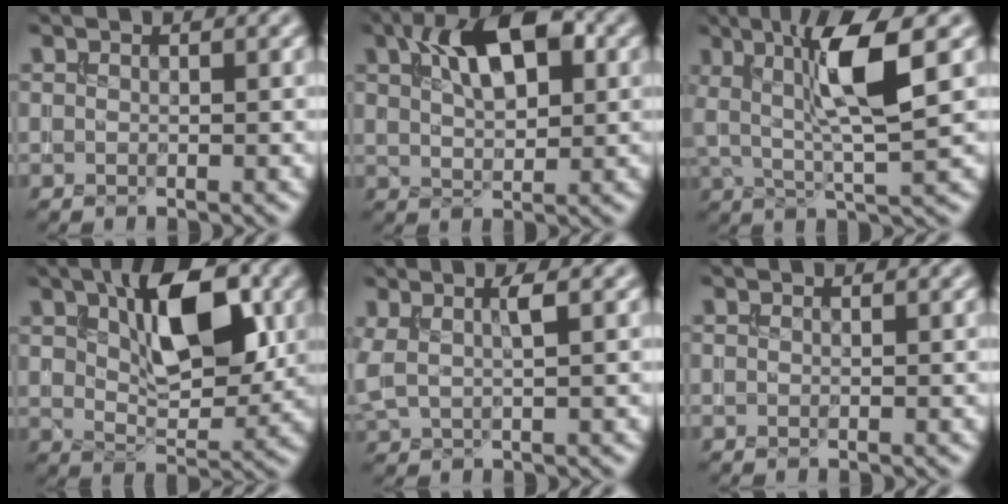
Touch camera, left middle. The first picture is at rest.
{"total": 7.7, "force": [2.9, 3.7, 6.1], "torque": [-0.098, 0.020, 0.043]}
{"total": 7.4, "force": [1.8, 1.5, 7.0], "torque": [-0.126, 0.000, 0.037]}
{"total": 9.0, "force": [2.7, 4.3, 7.4], "torque": [-0.118, 0.006, 0.049]}
{"total": 2.2, "force": [0.6, 0.6, 2.0], "torque": [-0.041, 0.002, 0.017]}
{"total": 0.0}